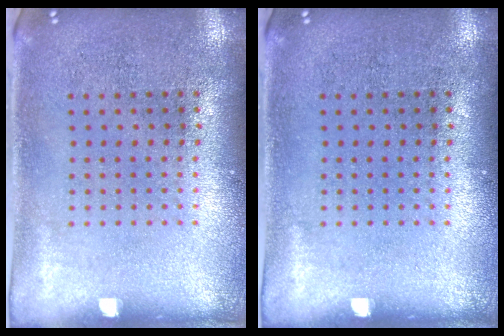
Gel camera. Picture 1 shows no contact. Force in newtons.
{"total": 0.0}